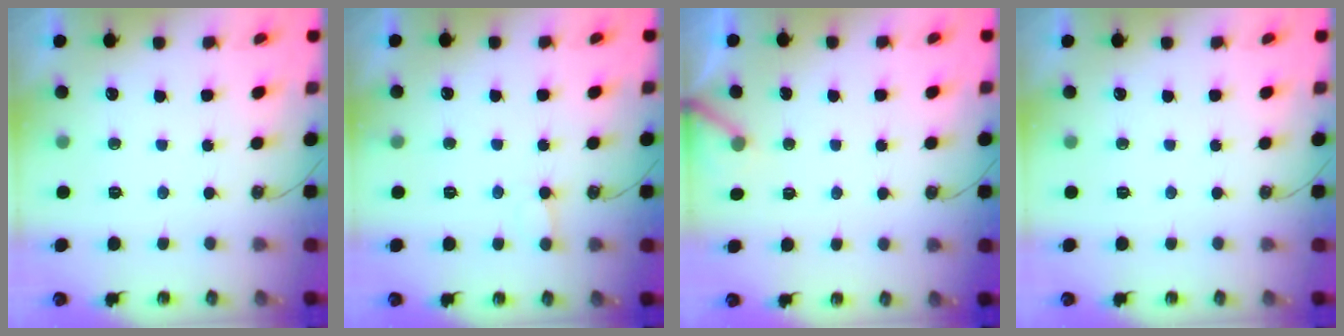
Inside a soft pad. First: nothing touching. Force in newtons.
{"total": 5.4, "press": 5.4, "slide": 0.5}
{"total": 3.6, "press": 3.6, "slide": 0.2}
{"total": 0.0}